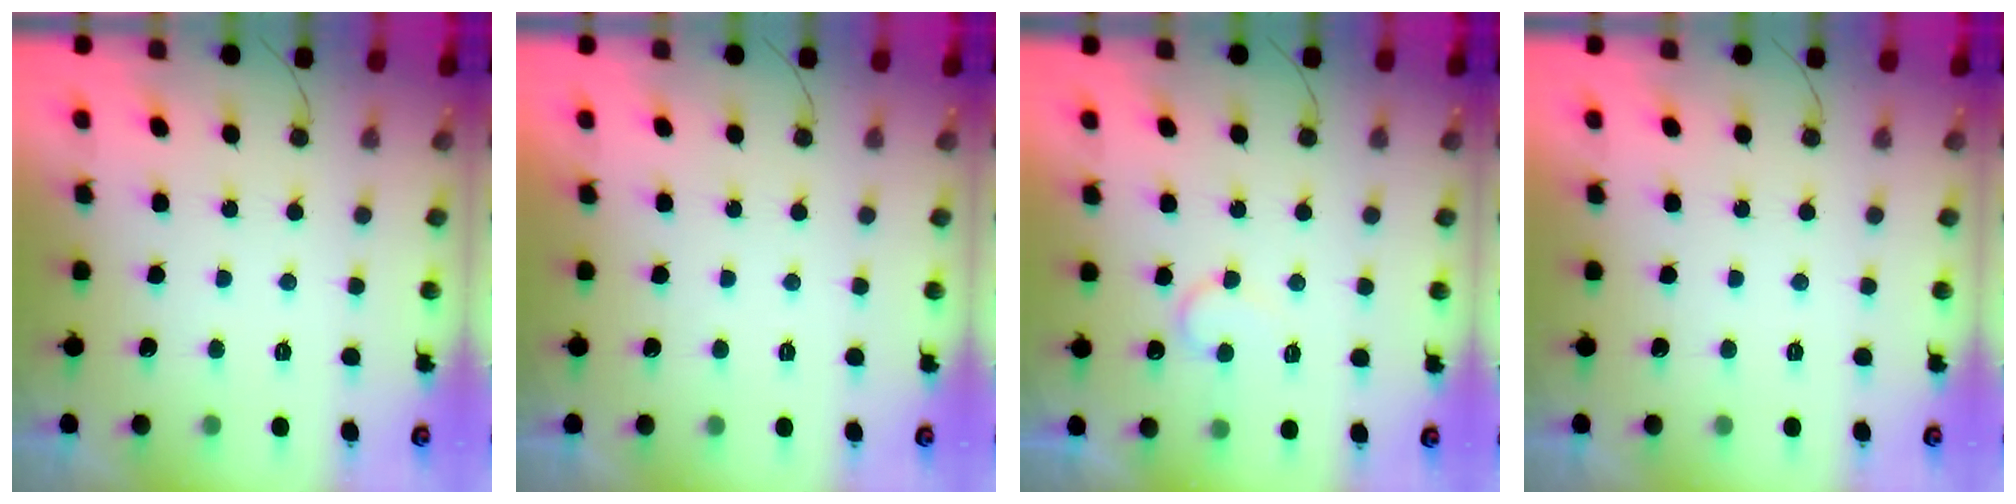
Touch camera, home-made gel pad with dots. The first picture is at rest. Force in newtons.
{"total": 1.8, "press": 1.8, "slide": 0.0}
{"total": 6.3, "press": 6.3, "slide": 0.5}
{"total": 1.9, "press": 1.9, "slide": 0.1}